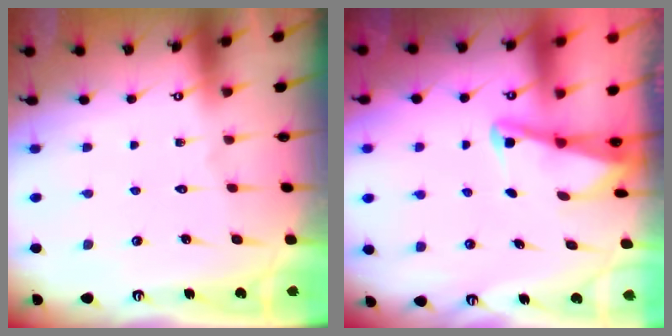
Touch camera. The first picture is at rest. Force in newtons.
{"total": 2.2, "press": 2.2, "slide": 0.3}